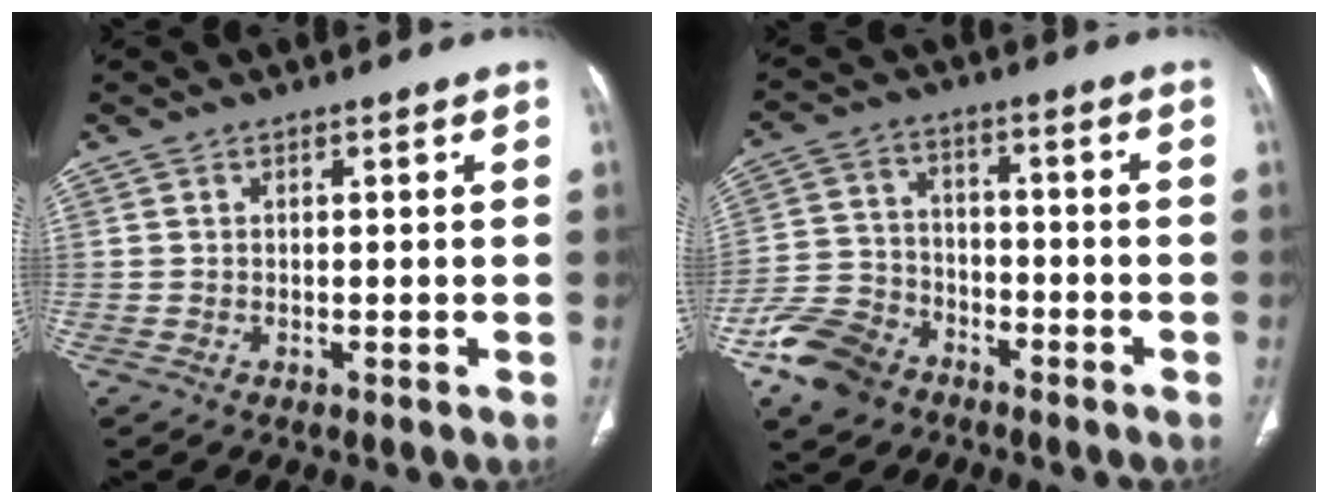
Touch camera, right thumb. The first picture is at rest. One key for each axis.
{"total": 11.4, "fx": -7.2, "fy": 7.8, "fz": 4.3, "tx": -0.074, "ty": 0.039, "tz": -0.138}